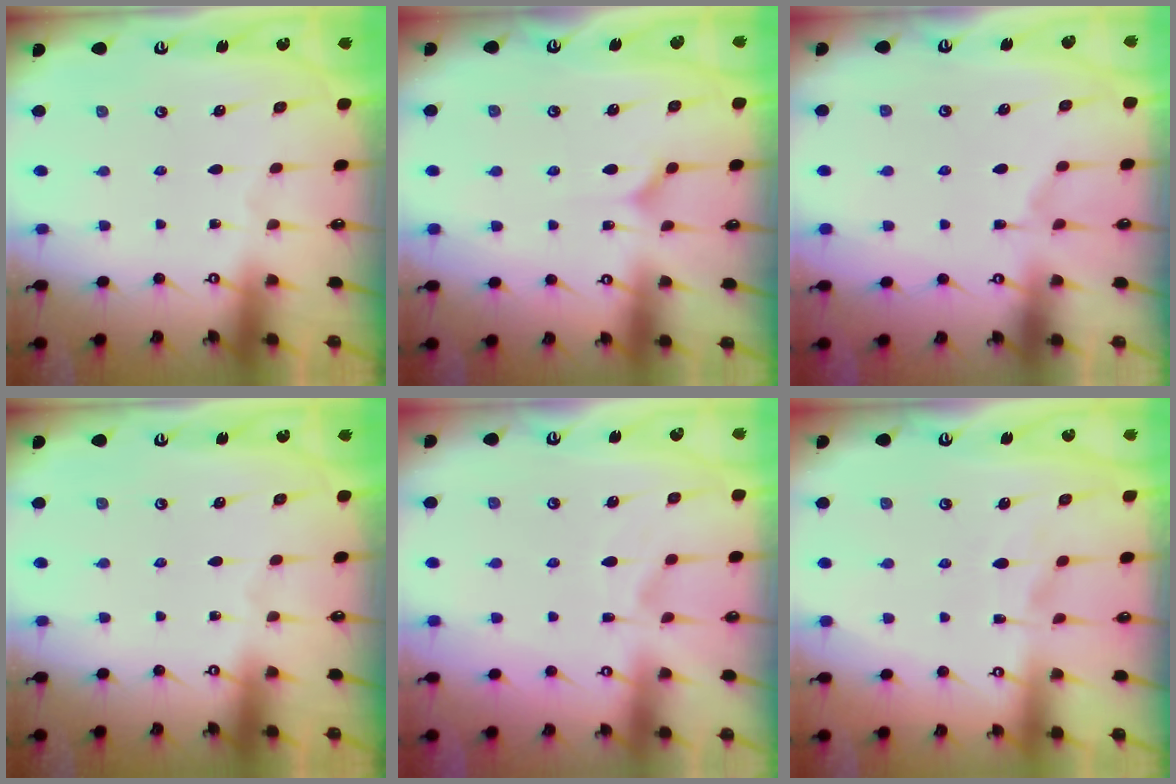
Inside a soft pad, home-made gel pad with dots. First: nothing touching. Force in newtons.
{"total": 3.7, "press": 3.7, "slide": 0.4}
{"total": 2.4, "press": 2.2, "slide": 1.1}
{"total": 0.0}
{"total": 1.8, "press": 1.3, "slide": 1.3}
{"total": 3.8, "press": 3.6, "slide": 1.1}